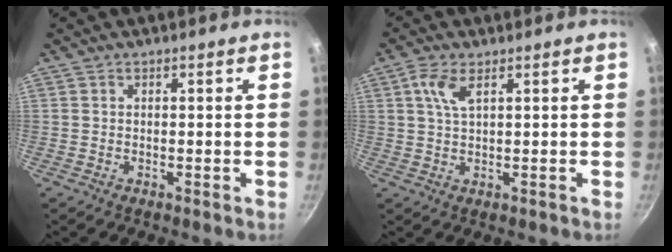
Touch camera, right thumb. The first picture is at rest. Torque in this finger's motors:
{"motor_torque": [-0.16, 0.29, 0.22, 0.02, 0.18]}